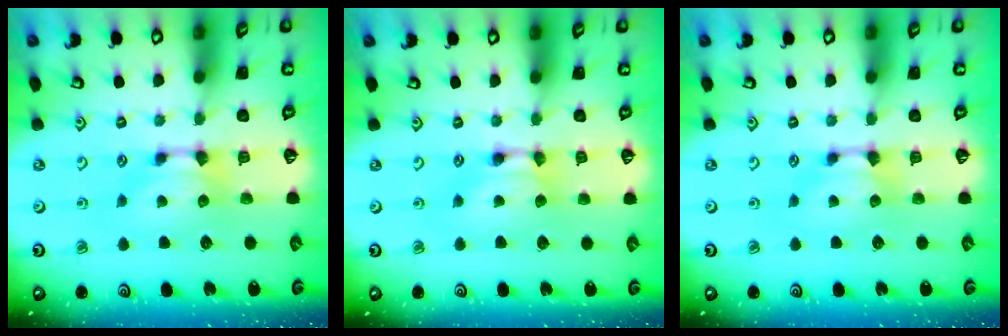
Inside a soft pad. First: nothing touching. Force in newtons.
{"total": 1.6, "press": 1.6, "slide": 0.2}
{"total": 0.0}